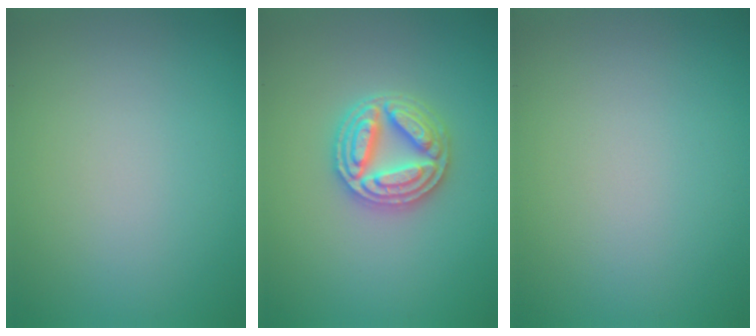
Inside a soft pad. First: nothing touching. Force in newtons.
{"total": 5.0, "press": 5.0, "slide": 0.8}
{"total": 0.0}